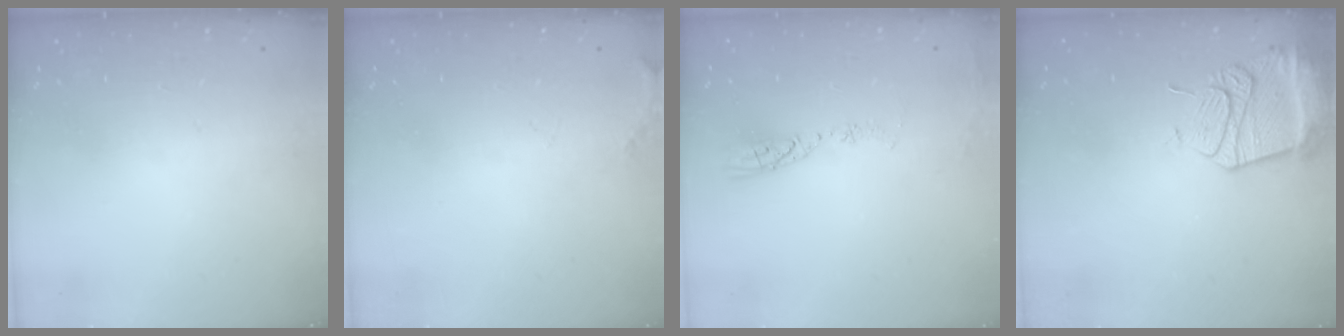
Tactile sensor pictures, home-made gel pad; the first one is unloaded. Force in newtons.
{"total": 5.6, "press": 5.4, "slide": 1.3}
{"total": 5.9, "press": 5.8, "slide": 0.7}
{"total": 14.5, "press": 14.4, "slide": 1.7}